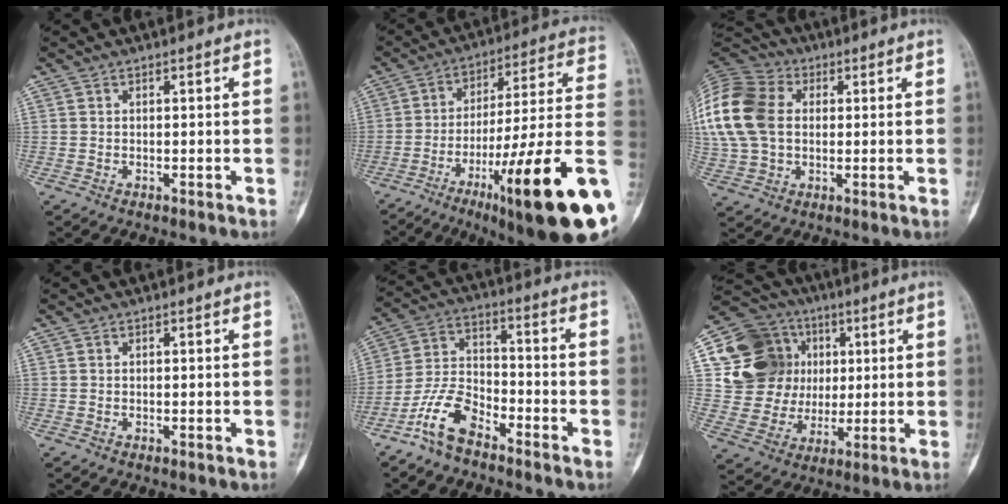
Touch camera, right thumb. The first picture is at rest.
{"total": 26.2, "force": [-9.4, 2.9, 24.3], "torque": [-0.323, 0.040, -0.139]}
{"total": 20.5, "force": [2.7, 15.0, 13.7], "torque": [-0.319, 0.026, 0.051]}
{"total": 0.0}
{"total": 9.6, "force": [-6.8, 4.3, 5.4], "torque": [-0.114, 0.048, -0.140]}
{"total": 17.2, "force": [3.9, 15.6, 5.9], "torque": [-0.066, 0.022, 0.083]}